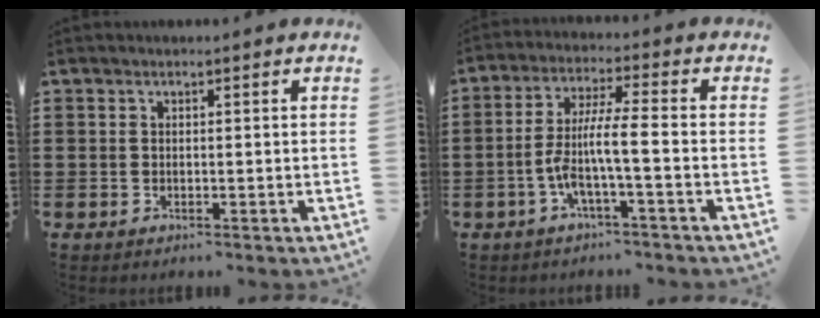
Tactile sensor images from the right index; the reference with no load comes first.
{"total": 6.5, "force": [-2.4, 0.2, 6.0], "torque": [-0.134, -0.009, -0.056]}